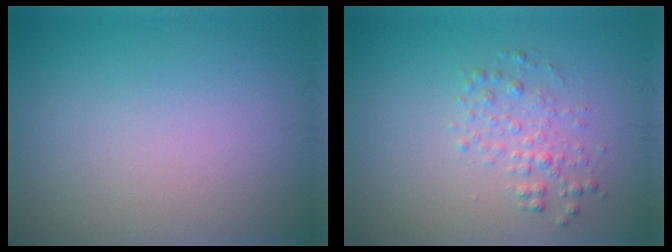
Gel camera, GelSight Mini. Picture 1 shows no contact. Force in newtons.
{"total": 2.0, "press": 2.0, "slide": 0.0}